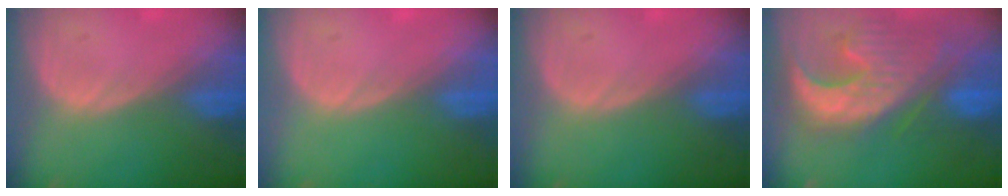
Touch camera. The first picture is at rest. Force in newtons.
{"total": 0.0}
{"total": 0.0}
{"total": 13.2, "press": 11.4, "slide": 6.8}